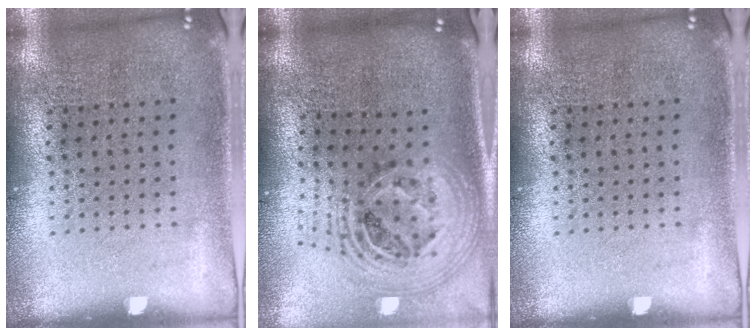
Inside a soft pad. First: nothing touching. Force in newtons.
{"total": 2.7, "press": 2.0, "slide": 1.9}
{"total": 0.0}